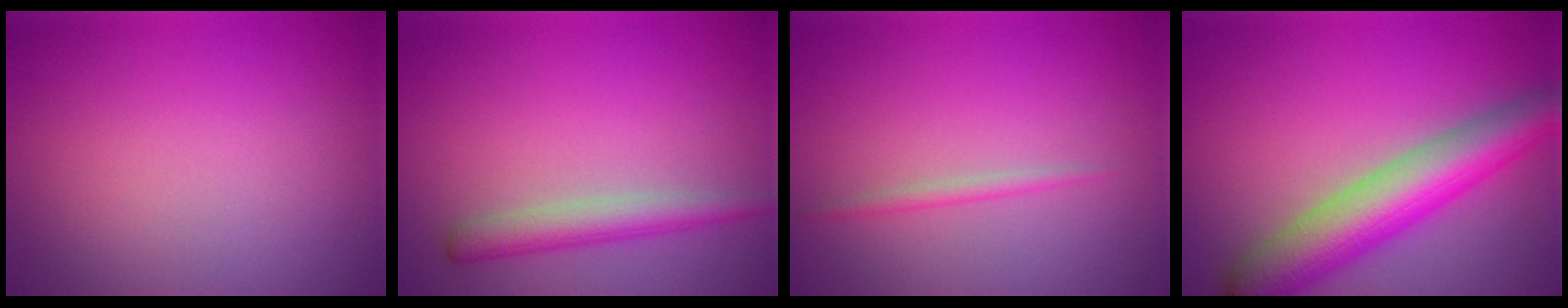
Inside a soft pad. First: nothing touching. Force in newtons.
{"total": 2.8, "press": 2.8, "slide": 0.1}
{"total": 0.7, "press": 0.7, "slide": 0.1}
{"total": 7.8, "press": 7.8, "slide": 0.3}